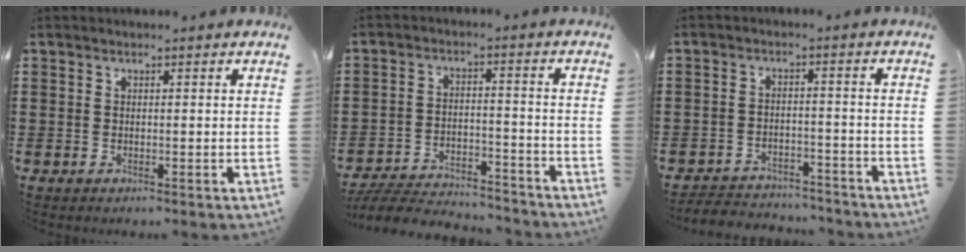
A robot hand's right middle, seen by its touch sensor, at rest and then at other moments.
{"total": 5.7, "force": [-5.6, 0.8, 1.0], "torque": [-0.026, 0.007, -0.115]}
{"total": 3.9, "force": [-3.8, 0.8, -0.1], "torque": [-0.004, 0.004, -0.083]}